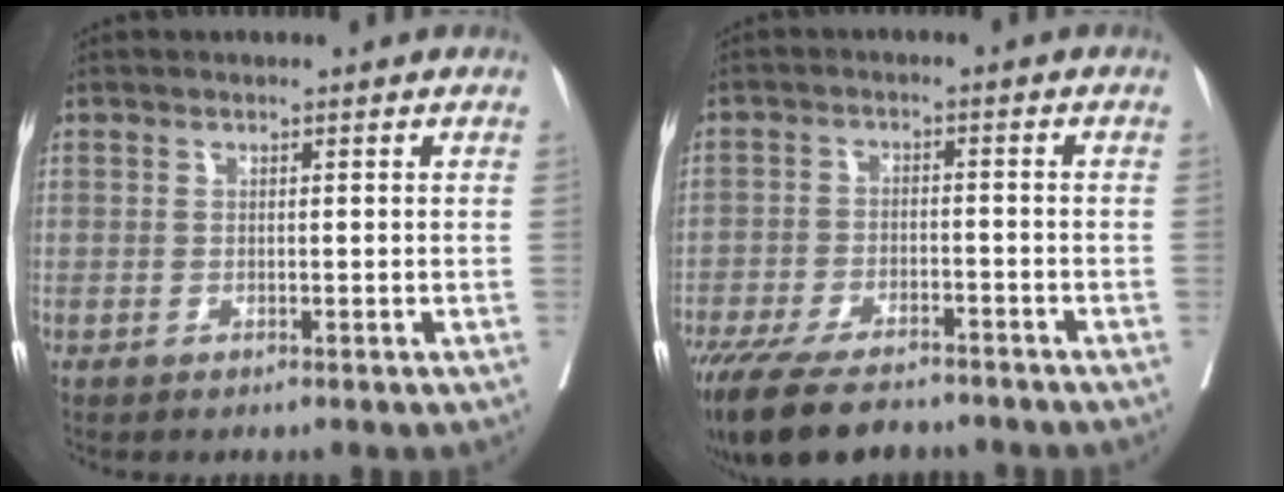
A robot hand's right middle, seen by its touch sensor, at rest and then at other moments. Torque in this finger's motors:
{"motor_torque": [1.22, -0.92, 0.58, 0.17]}